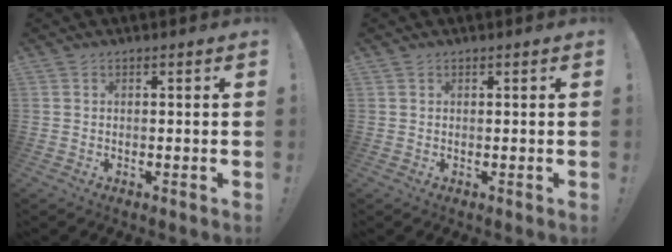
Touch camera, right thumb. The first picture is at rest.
{"total": 0.0}